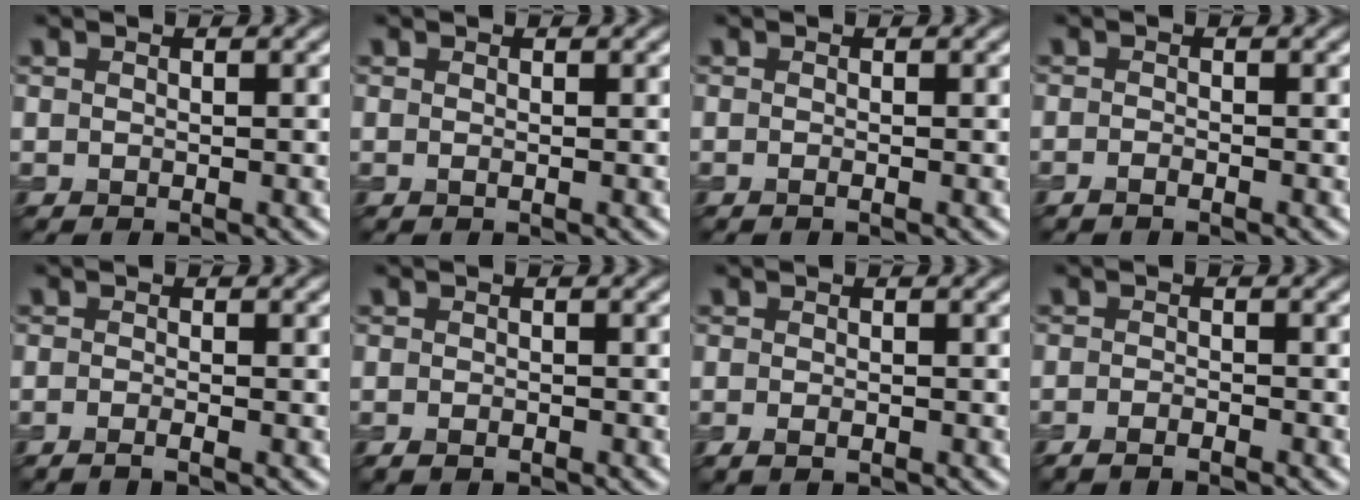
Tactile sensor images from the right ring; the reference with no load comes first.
{"total": 0.0}
{"total": 0.0}
{"total": 0.5, "force": [-0.5, -0.2, 0.0], "torque": [-0.001, -0.004, -0.013]}
{"total": 0.8, "force": [-0.6, -0.2, 0.5], "torque": [-0.009, -0.006, -0.015]}
{"total": 0.7, "force": [-0.5, 0.2, 0.3], "torque": [-0.005, -0.003, -0.012]}
{"total": 0.8, "force": [-0.4, 0.3, 0.6], "torque": [-0.010, -0.004, -0.008]}
{"total": 1.1, "force": [-1.1, -0.1, 0.2], "torque": [-0.005, -0.005, -0.025]}